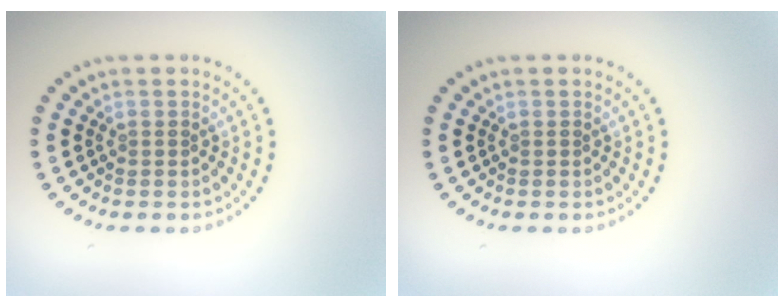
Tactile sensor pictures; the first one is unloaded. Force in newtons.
{"total": 0.0}